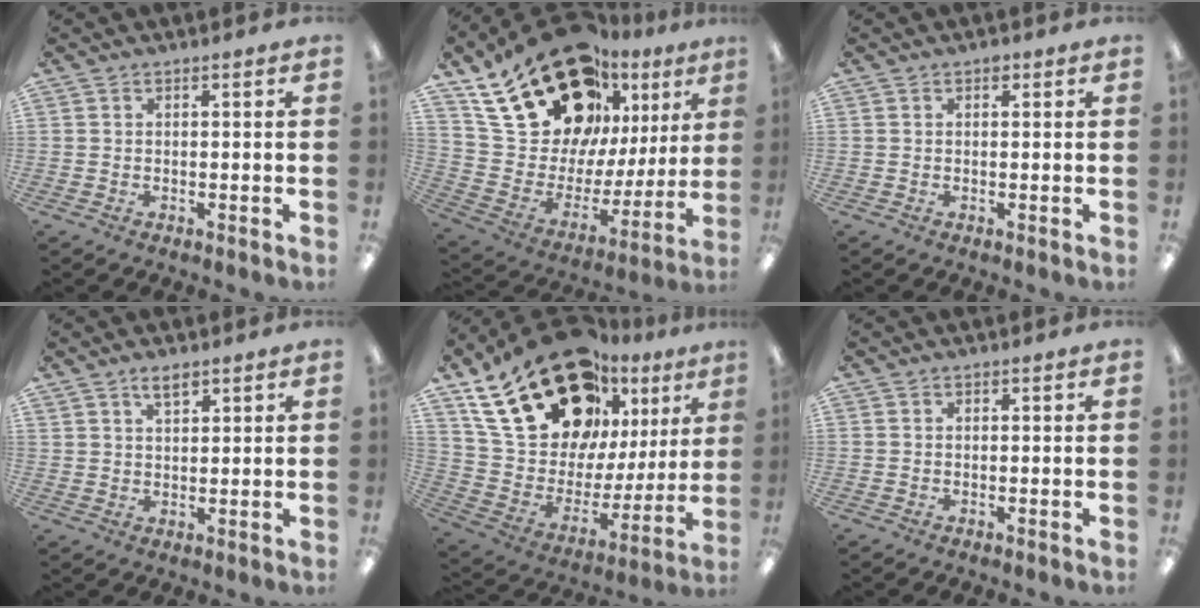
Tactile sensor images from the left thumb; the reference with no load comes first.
{"total": 25.9, "force": [18.1, 13.3, 12.9], "torque": [-0.224, -0.103, 0.337]}
{"total": 0.9, "force": [0.5, 0.6, 0.5], "torque": [-0.002, 0.000, 0.007]}
{"total": 3.4, "force": [2.7, 1.6, 1.5], "torque": [-0.025, -0.005, 0.048]}
{"total": 27.4, "force": [17.6, 14.6, 15.1], "torque": [-0.265, -0.098, 0.326]}
{"total": 0.0}